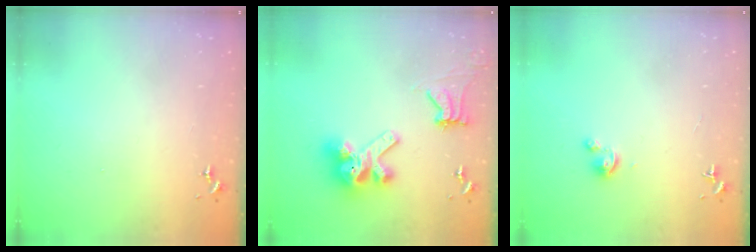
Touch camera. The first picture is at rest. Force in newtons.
{"total": 13.4, "press": 13.3, "slide": 1.7}
{"total": 2.8, "press": 2.8, "slide": 0.3}